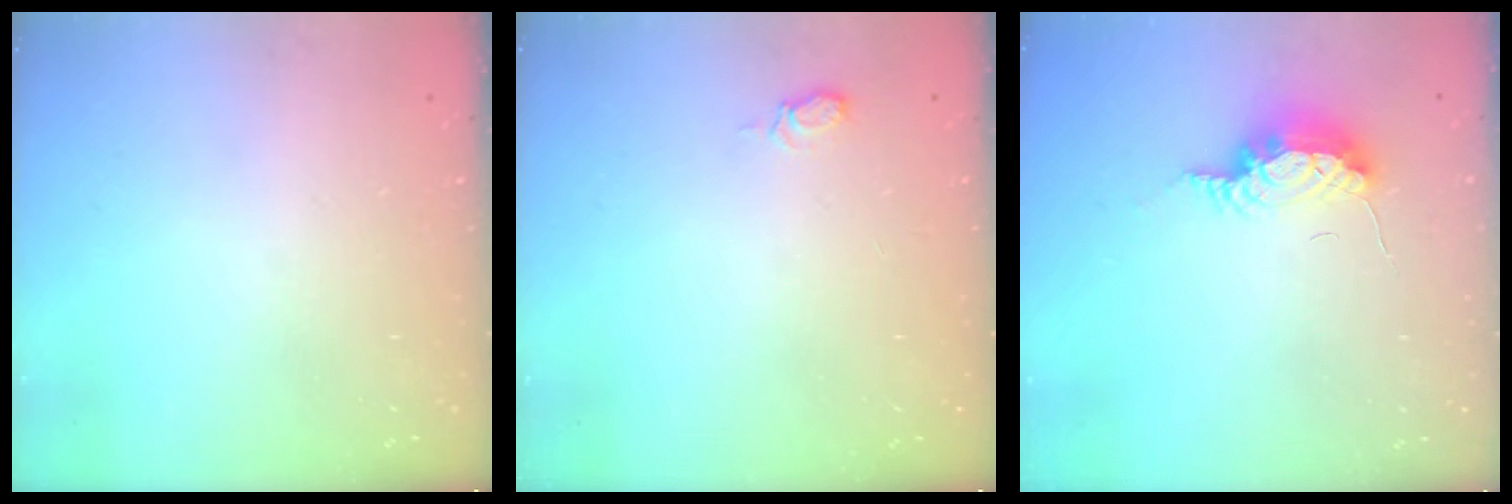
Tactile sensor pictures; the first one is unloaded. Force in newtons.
{"total": 6.5, "press": 6.3, "slide": 1.6}
{"total": 12.0, "press": 9.0, "slide": 8.0}